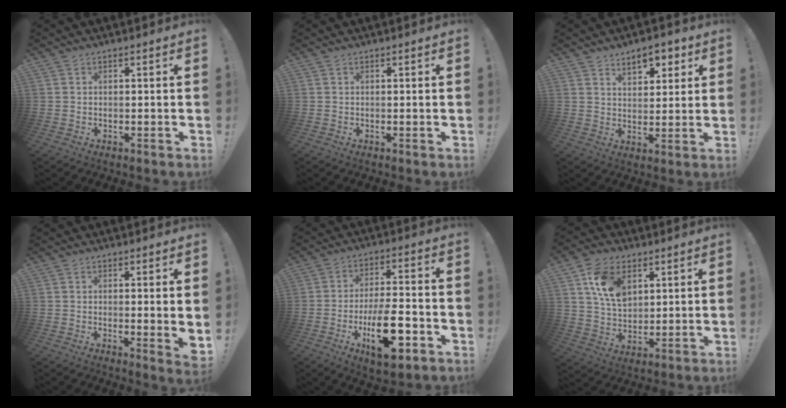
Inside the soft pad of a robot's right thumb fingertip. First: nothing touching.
{"total": 0.0}
{"total": 8.2, "force": [5.0, 4.5, 4.7], "torque": [-0.058, -0.020, 0.089]}
{"total": 3.9, "force": [0.9, 0.4, 3.8], "torque": [-0.036, -0.018, 0.017]}
{"total": 16.3, "force": [-6.2, 6.2, 13.8], "torque": [-0.227, 0.023, -0.096]}
{"total": 12.7, "force": [5.5, 8.6, 7.7], "torque": [-0.128, -0.012, 0.105]}